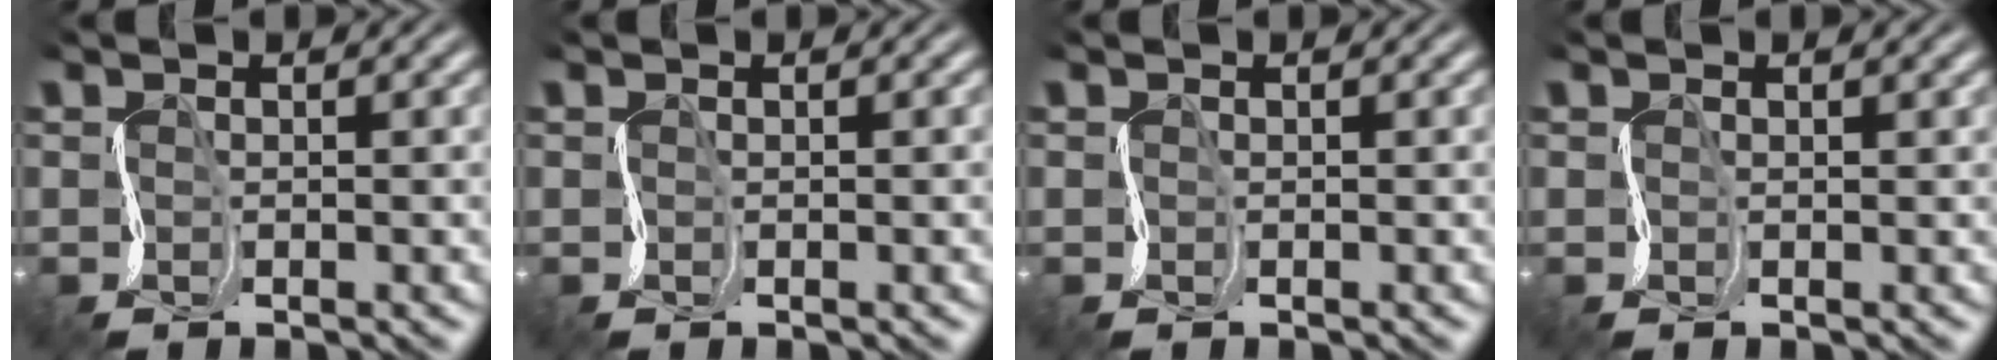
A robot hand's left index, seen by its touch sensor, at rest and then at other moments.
{"total": 0.9, "force": [0.1, 0.4, 0.8], "torque": [-0.008, 0.002, 0.000]}
{"total": 0.0}
{"total": 0.6, "force": [0.6, 0.1, 0.0], "torque": [-0.002, 0.003, 0.005]}